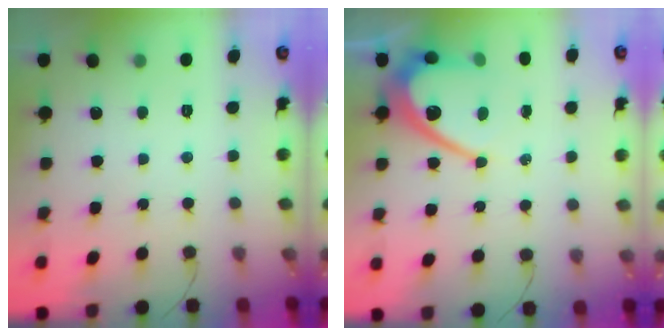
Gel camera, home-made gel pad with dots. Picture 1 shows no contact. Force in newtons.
{"total": 10.8, "press": 10.8, "slide": 1.0}